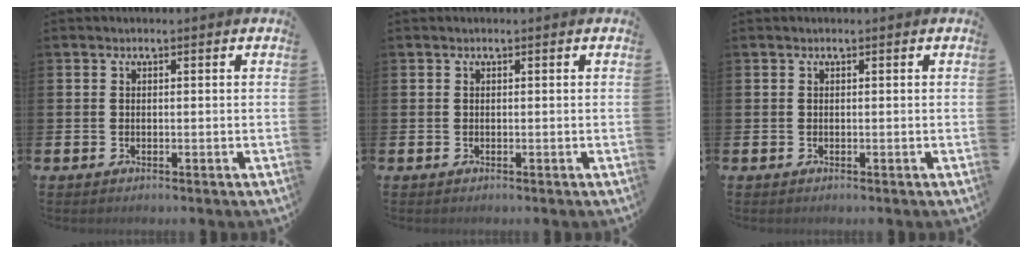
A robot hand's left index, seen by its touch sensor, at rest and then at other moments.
{"total": 0.0}
{"total": 0.0}